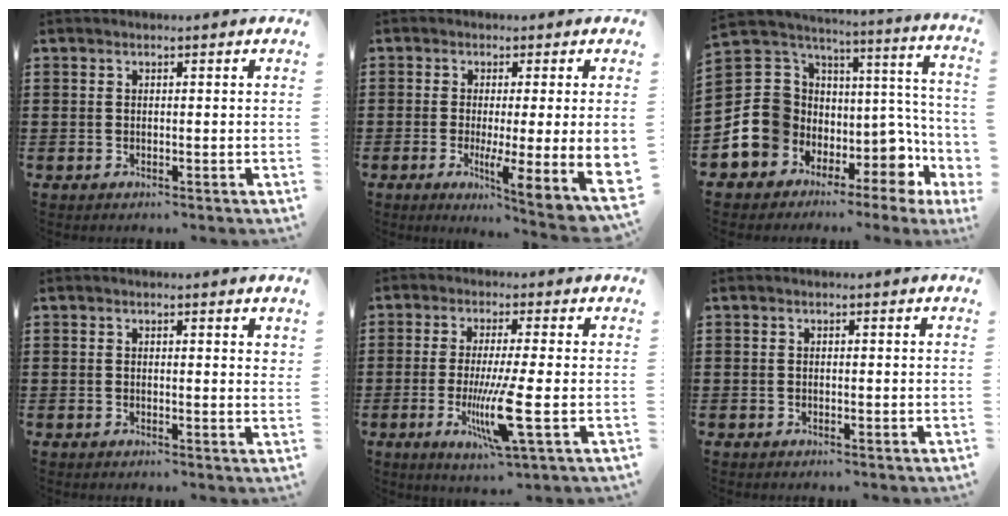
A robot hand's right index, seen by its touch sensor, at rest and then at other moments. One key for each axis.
{"total": 6.9, "fx": -0.5, "fy": 0.5, "fz": 6.9, "tx": -0.122, "ty": -0.036, "tz": -0.011}
{"total": 6.9, "fx": -3.1, "fy": 5.5, "fz": 2.8, "tx": -0.066, "ty": -0.053, "tz": -0.064}
{"total": 0.7, "fx": 0.6, "fy": 0.1, "fz": 0.4, "tx": -0.008, "ty": 0.002, "tz": 0.011}
{"total": 9.2, "fx": -2.2, "fy": 0.2, "fz": 8.9, "tx": -0.183, "ty": -0.032, "tz": -0.044}
{"total": 0.0}